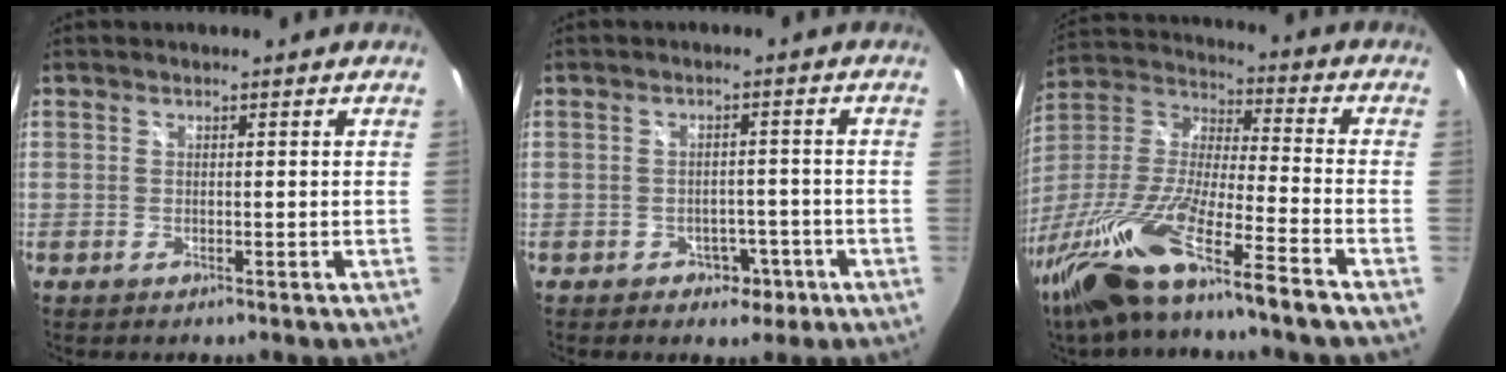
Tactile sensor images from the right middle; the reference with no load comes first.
{"total": 4.2, "force": [-2.2, 3.1, 1.6], "torque": [-0.034, 0.004, -0.022]}
{"total": 22.4, "force": [-15.8, 1.1, 15.9], "torque": [-0.309, -0.045, -0.297]}